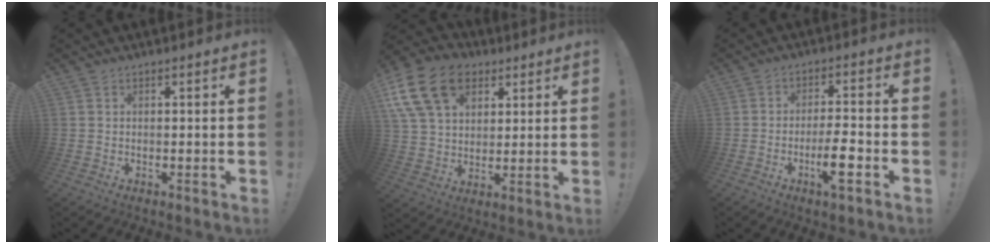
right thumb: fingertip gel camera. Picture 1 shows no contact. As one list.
[{"total": 19.1, "force": [8.1, 13.6, 10.8], "torque": [-0.187, -0.034, 0.150]}, {"total": 9.0, "force": [-3.7, 1.7, 8.1], "torque": [-0.138, 0.010, -0.065]}]